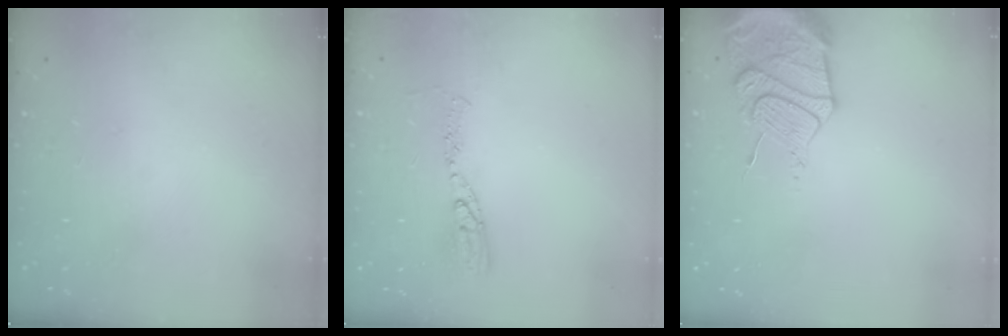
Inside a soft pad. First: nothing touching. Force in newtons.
{"total": 8.2, "press": 8.1, "slide": 0.7}
{"total": 13.5, "press": 13.4, "slide": 1.0}